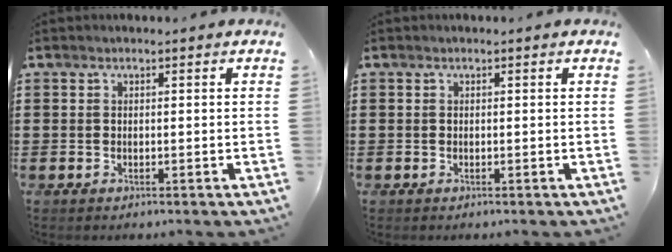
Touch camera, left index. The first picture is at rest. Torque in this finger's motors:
{"motor_torque": [-0.03, -0.02, 0.02, -0.01]}